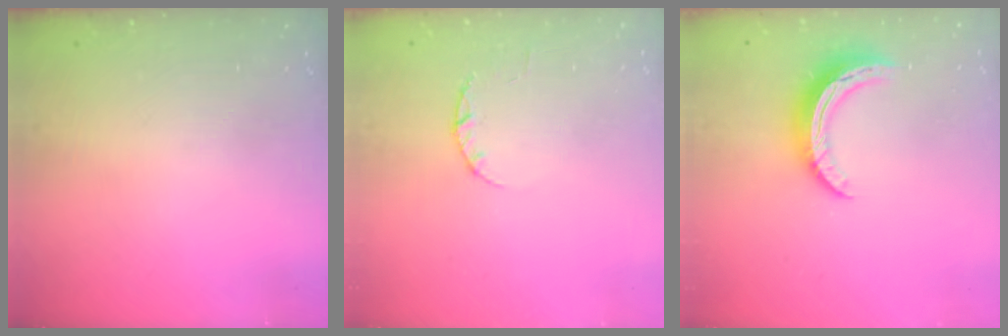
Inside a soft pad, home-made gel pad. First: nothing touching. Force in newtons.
{"total": 2.4, "press": 2.3, "slide": 0.4}
{"total": 10.4, "press": 10.3, "slide": 0.5}